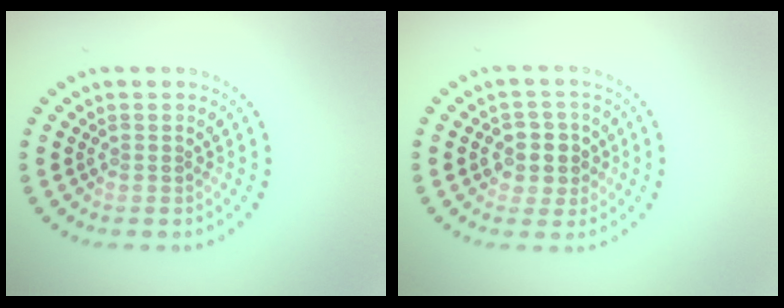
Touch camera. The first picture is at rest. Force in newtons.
{"total": 3.1, "press": 3.0, "slide": 1.1}